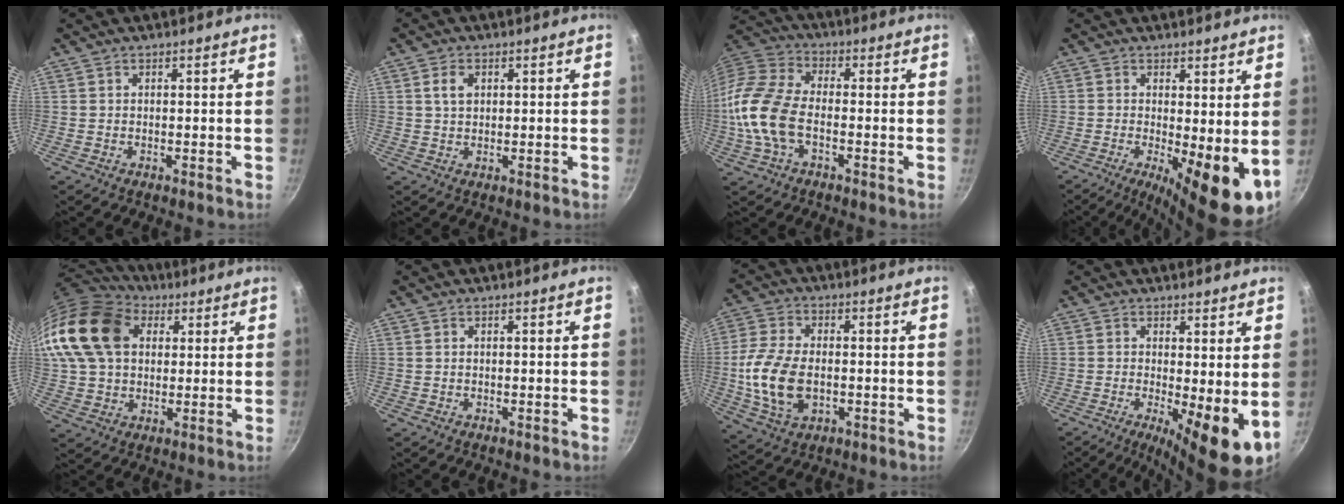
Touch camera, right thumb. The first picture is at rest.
{"total": 3.2, "force": [1.0, 2.2, 2.1], "torque": [-0.030, 0.002, 0.017]}
{"total": 15.1, "force": [-3.0, 8.9, 11.8], "torque": [-0.232, 0.033, -0.077]}
{"total": 11.8, "force": [-1.3, 3.8, 11.1], "torque": [-0.136, -0.012, -0.013]}
{"total": 20.7, "force": [5.8, 15.0, 13.1], "torque": [-0.257, 0.021, 0.097]}
{"total": 0.0}
{"total": 13.0, "force": [-1.5, 8.2, 10.0], "torque": [-0.195, 0.009, -0.029]}
{"total": 10.4, "force": [-1.3, 3.0, 9.9], "torque": [-0.130, -0.011, -0.014]}